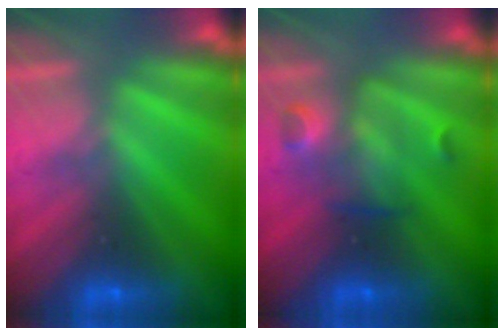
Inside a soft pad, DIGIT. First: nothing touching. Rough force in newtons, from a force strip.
{"total": 2.8}